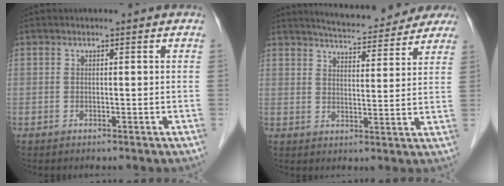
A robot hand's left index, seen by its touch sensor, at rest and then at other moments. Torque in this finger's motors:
{"motor_torque": [0.74, -0.99, 0.58, 0.11]}